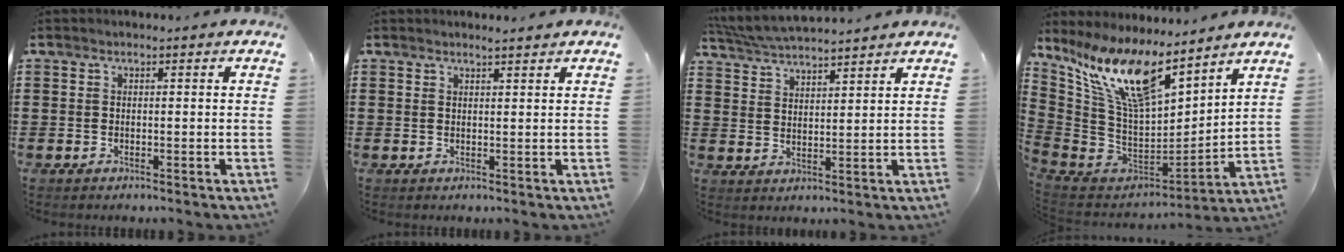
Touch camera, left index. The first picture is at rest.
{"total": 1.5, "force": [1.4, -0.1, 0.4], "torque": [-0.010, -0.001, 0.027]}
{"total": 5.0, "force": [4.9, 0.2, 1.1], "torque": [-0.039, -0.020, 0.089]}
{"total": 14.5, "force": [9.1, 3.9, 10.6], "torque": [-0.251, -0.057, 0.153]}